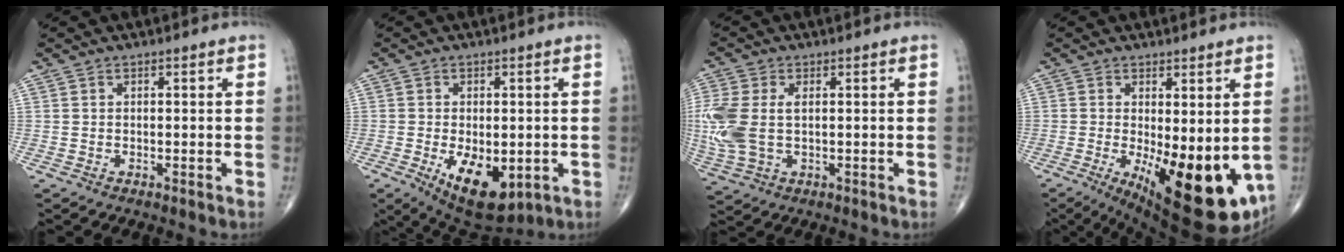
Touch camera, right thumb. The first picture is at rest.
{"total": 12.1, "force": [-3.3, 6.3, 9.8], "torque": [-0.140, -0.012, -0.033]}
{"total": 11.2, "force": [0.5, 6.7, 8.9], "torque": [-0.241, 0.003, 0.017]}
{"total": 17.9, "force": [-3.2, 6.6, 16.3], "torque": [-0.199, -0.032, -0.020]}